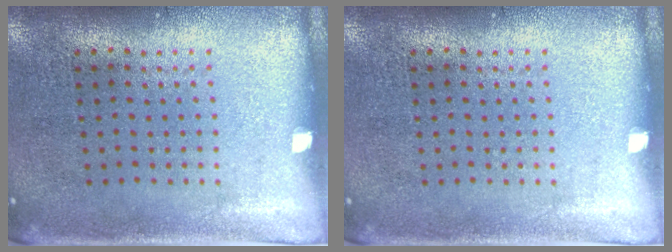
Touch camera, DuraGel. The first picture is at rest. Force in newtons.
{"total": 0.0}